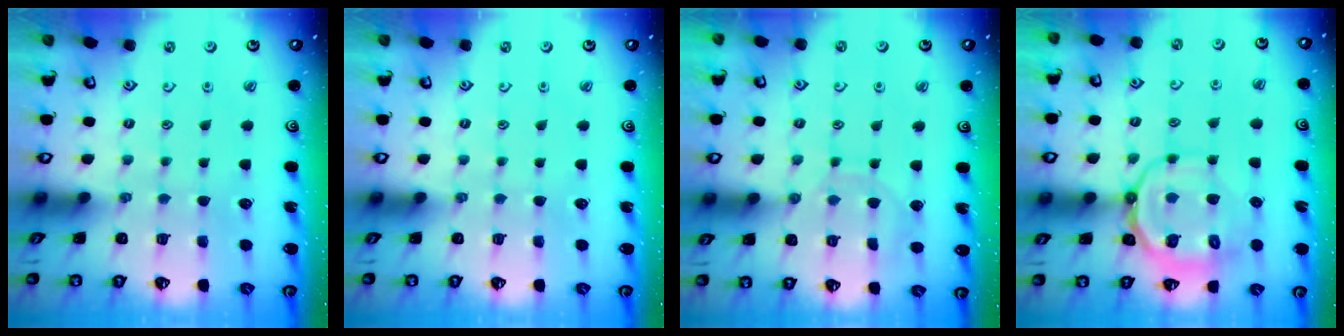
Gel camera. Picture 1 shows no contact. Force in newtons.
{"total": 0.0}
{"total": 6.8, "press": 6.7, "slide": 0.7}
{"total": 12.1, "press": 12.0, "slide": 2.0}